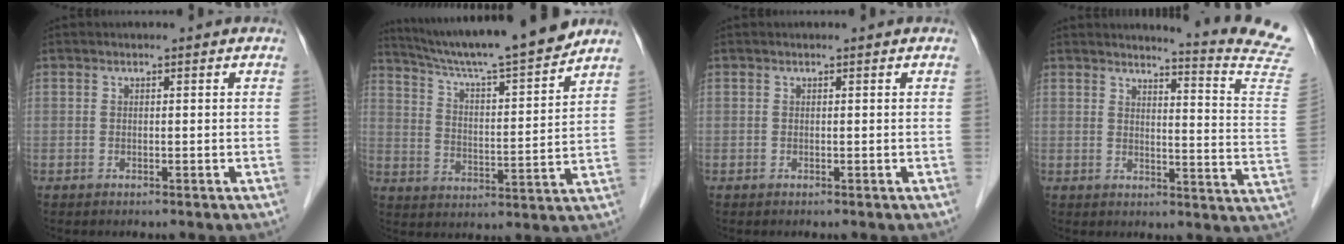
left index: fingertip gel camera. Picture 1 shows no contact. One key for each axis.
{"total": 17.7, "fx": 15.8, "fy": -0.6, "fz": 7.8, "tx": -0.133, "ty": -0.008, "tz": 0.245}
{"total": 0.0}
{"total": 14.0, "fx": 13.4, "fy": -1.9, "fz": 3.8, "tx": -0.051, "ty": -0.115, "tz": 0.132}